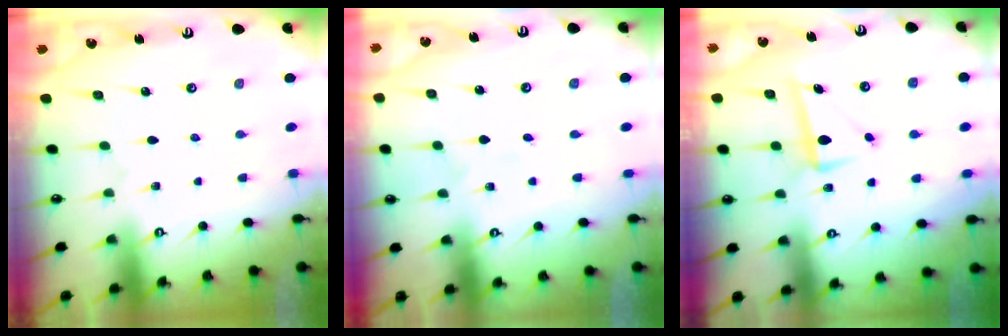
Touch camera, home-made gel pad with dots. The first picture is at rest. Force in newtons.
{"total": 1.7, "press": 1.6, "slide": 0.5}
{"total": 6.6, "press": 6.5, "slide": 1.1}